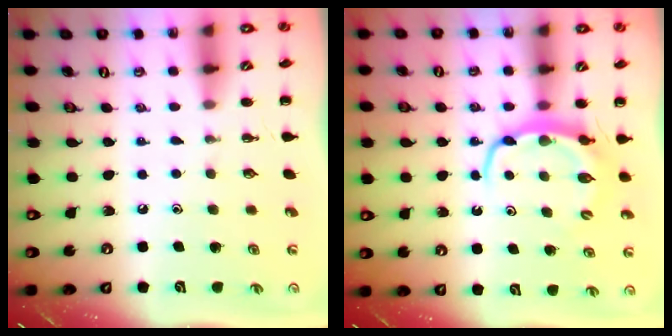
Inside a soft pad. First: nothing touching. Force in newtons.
{"total": 5.9, "press": 5.9, "slide": 0.4}